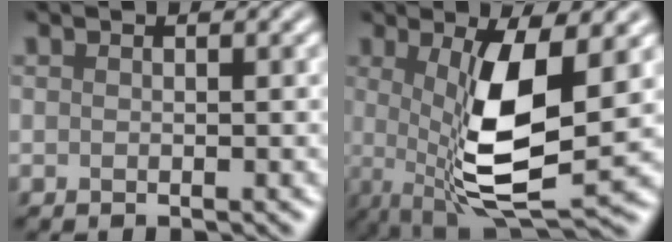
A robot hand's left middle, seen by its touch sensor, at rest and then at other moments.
{"total": 8.7, "force": [0.4, 2.5, 8.4], "torque": [-0.150, -0.015, 0.010]}